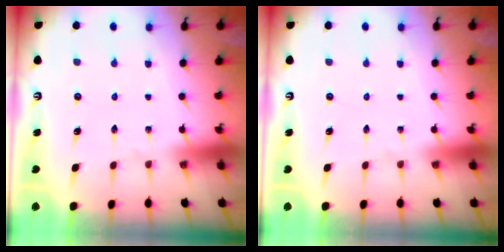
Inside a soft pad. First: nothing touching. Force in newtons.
{"total": 0.0}